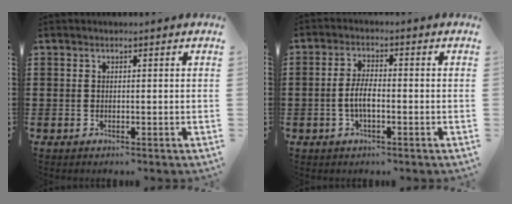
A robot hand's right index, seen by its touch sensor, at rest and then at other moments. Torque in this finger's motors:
{"motor_torque": [2.14, 0.00, 0.41, 0.08]}